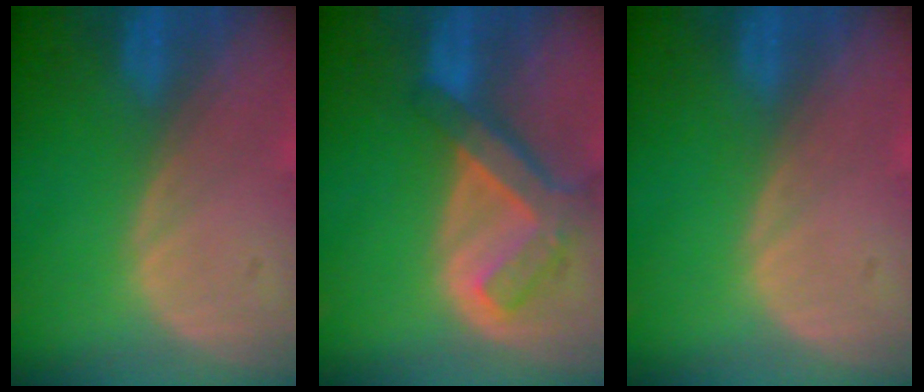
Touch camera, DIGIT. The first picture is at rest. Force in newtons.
{"total": 7.4, "press": 6.4, "slide": 3.7}
{"total": 0.0}